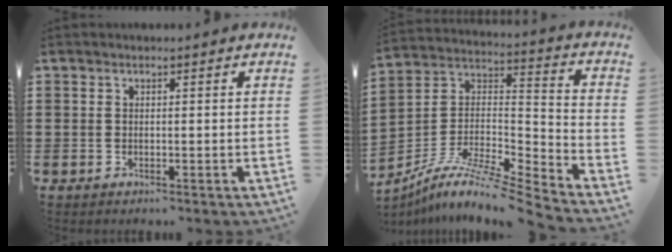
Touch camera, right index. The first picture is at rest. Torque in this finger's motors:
{"motor_torque": [0.75, 1.39, -0.66, -0.12]}